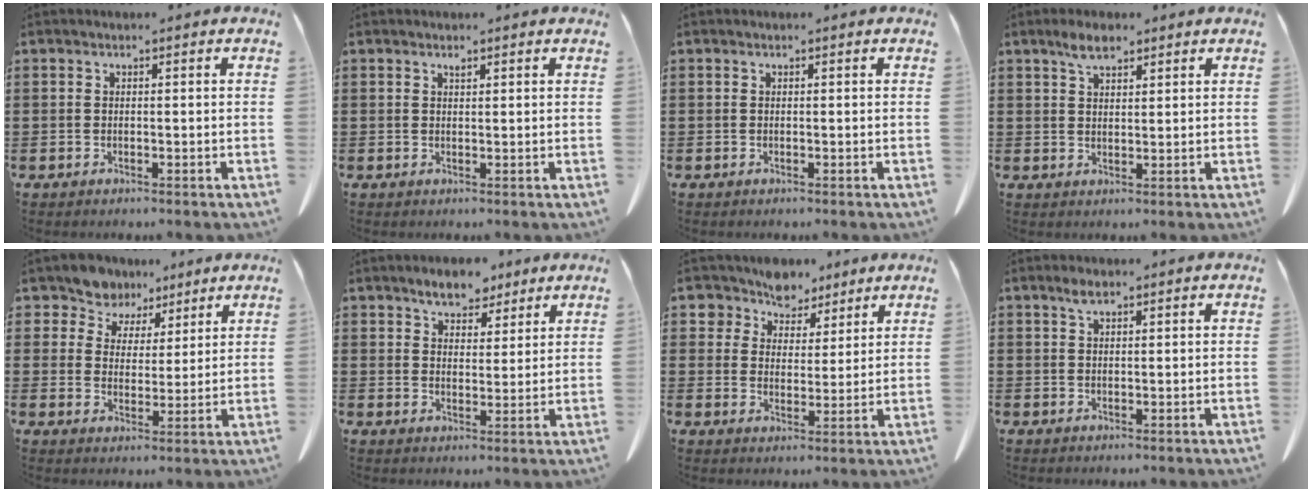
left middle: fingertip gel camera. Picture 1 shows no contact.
{"total": 0.8, "force": [0.7, 0.1, 0.5], "torque": [-0.011, -0.001, 0.013]}
{"total": 0.0}
{"total": 3.6, "force": [2.6, 1.3, 2.1], "torque": [-0.047, 0.003, 0.047]}
{"total": 6.4, "force": [5.5, 3.1, 0.1], "torque": [-0.042, -0.028, 0.103]}
{"total": 5.3, "force": [4.6, 2.3, 1.3], "torque": [-0.033, -0.009, 0.085]}
{"total": 6.3, "force": [5.5, 2.9, 0.1], "torque": [-0.030, -0.031, 0.102]}
{"total": 1.9, "force": [1.2, 0.6, 1.3], "torque": [-0.029, 0.001, 0.023]}